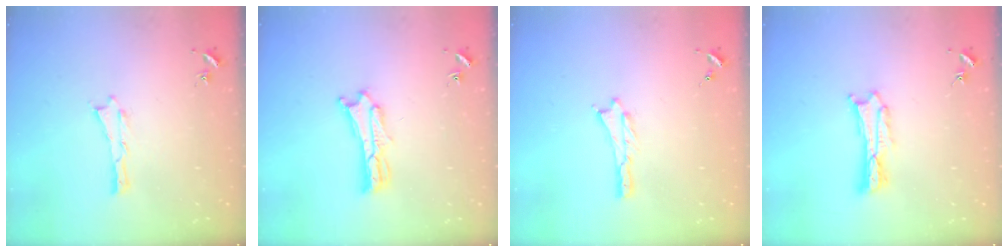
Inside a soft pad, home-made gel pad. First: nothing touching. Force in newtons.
{"total": 2.5, "press": 2.5, "slide": 0.1}
{"total": 0.0}
{"total": 1.8, "press": 1.8, "slide": 0.3}